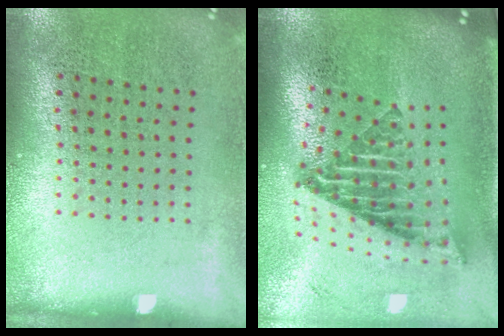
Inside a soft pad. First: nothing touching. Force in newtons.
{"total": 2.7, "press": 1.8, "slide": 2.0}